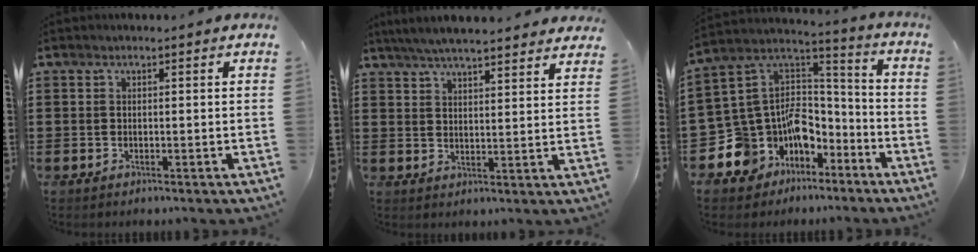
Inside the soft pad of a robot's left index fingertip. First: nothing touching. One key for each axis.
{"total": 5.5, "fx": 5.2, "fy": 0.0, "fz": 1.7, "tx": -0.050, "ty": -0.017, "tz": 0.095}
{"total": 10.1, "fx": -6.2, "fy": 7.8, "fz": 1.9, "tx": -0.081, "ty": -0.011, "tz": -0.116}